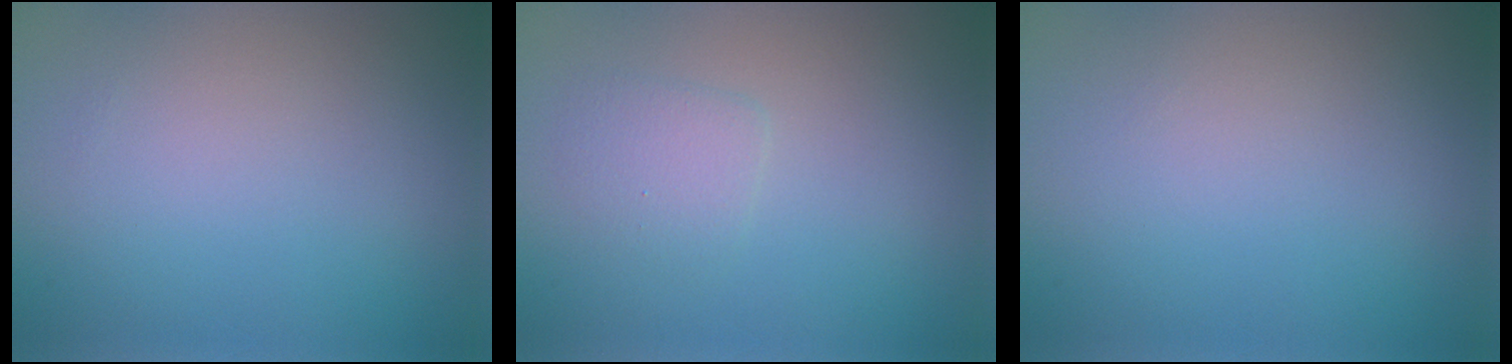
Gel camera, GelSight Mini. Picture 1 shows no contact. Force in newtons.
{"total": 1.6, "press": 1.6, "slide": 0.1}
{"total": 0.0}